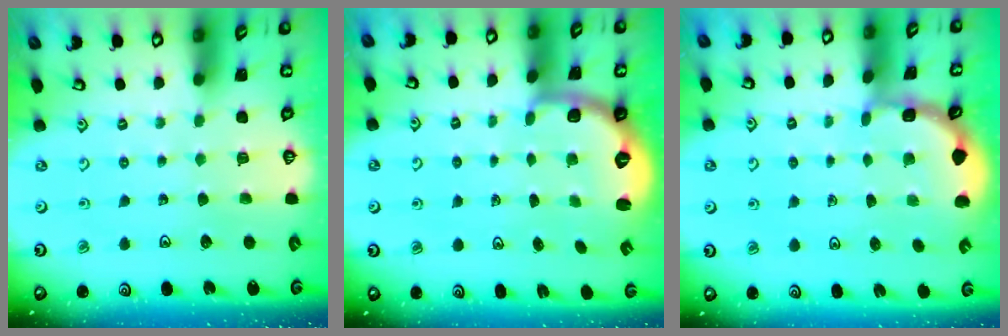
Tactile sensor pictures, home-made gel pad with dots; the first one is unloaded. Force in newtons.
{"total": 2.6, "press": 1.6, "slide": 2.1}
{"total": 2.0, "press": 2.0, "slide": 0.2}